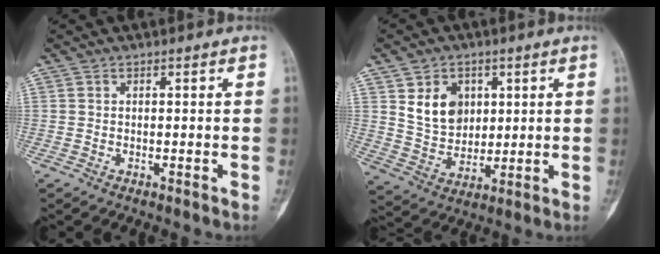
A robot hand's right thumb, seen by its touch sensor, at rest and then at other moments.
{"total": 9.6, "force": [3.2, 7.4, 5.3], "torque": [-0.057, -0.021, 0.068]}